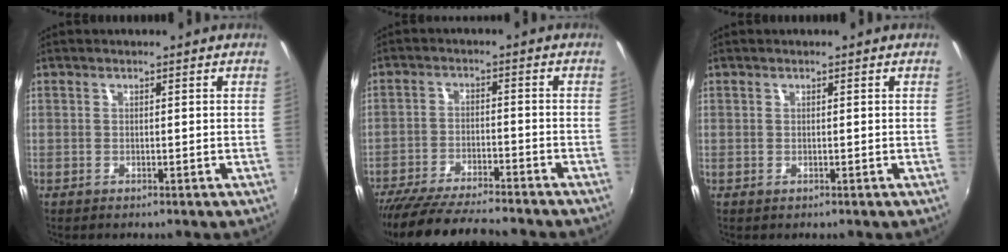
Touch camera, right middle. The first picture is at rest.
{"total": 14.9, "force": [-13.3, 1.9, 6.5], "torque": [-0.135, -0.024, -0.216]}
{"total": 0.0}